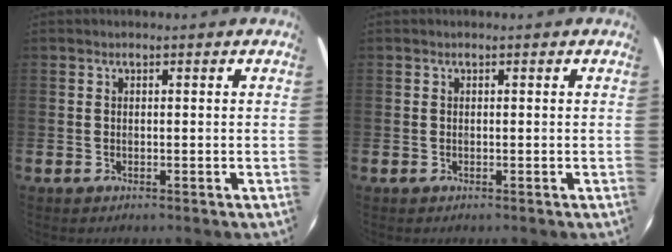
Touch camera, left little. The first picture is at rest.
{"total": 0.0}